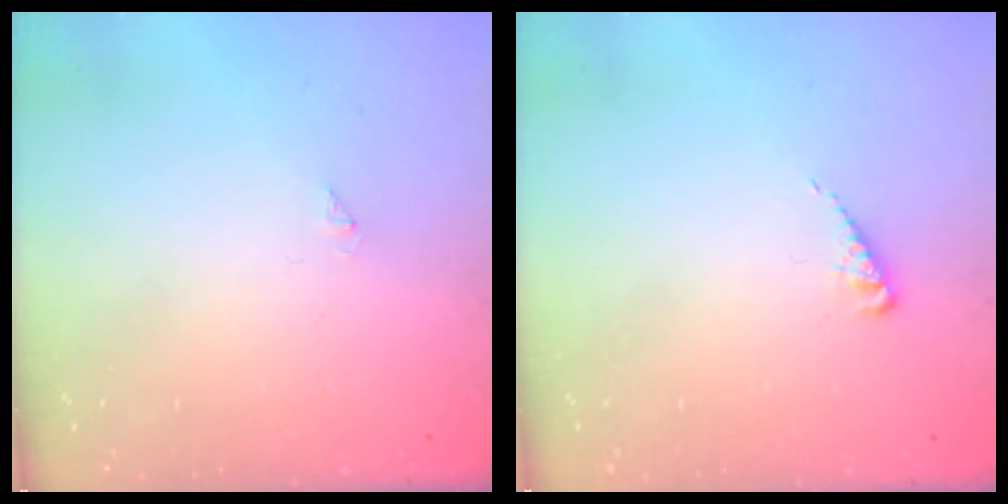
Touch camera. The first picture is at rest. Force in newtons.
{"total": 2.9, "press": 2.9, "slide": 0.4}